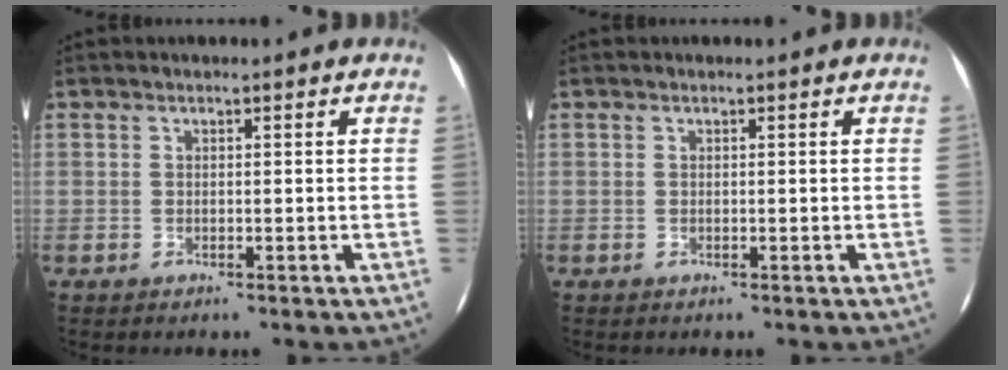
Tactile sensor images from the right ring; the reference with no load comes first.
{"total": 0.0}